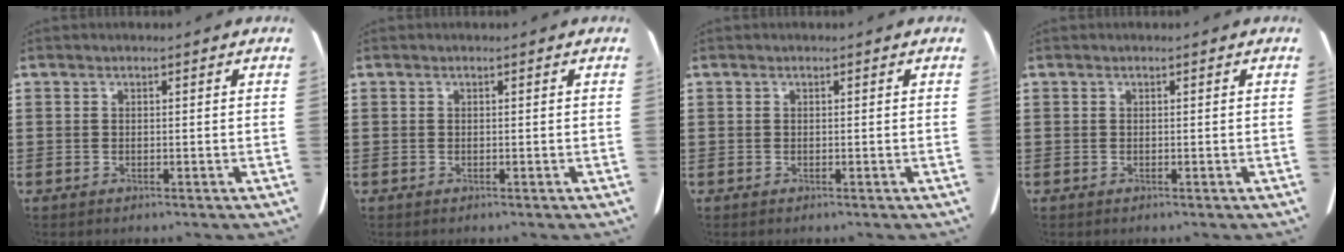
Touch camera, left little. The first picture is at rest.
{"total": 0.0}
{"total": 0.0}
{"total": 0.0}